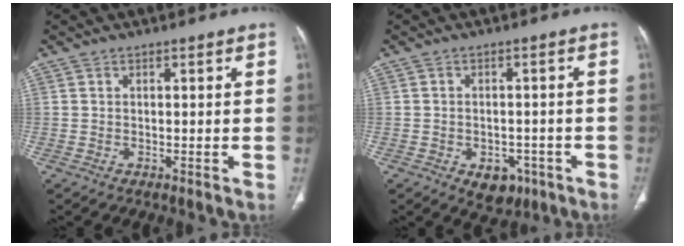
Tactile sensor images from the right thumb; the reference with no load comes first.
{"total": 5.9, "force": [-2.8, 4.1, 3.1], "torque": [-0.019, 0.014, -0.028]}